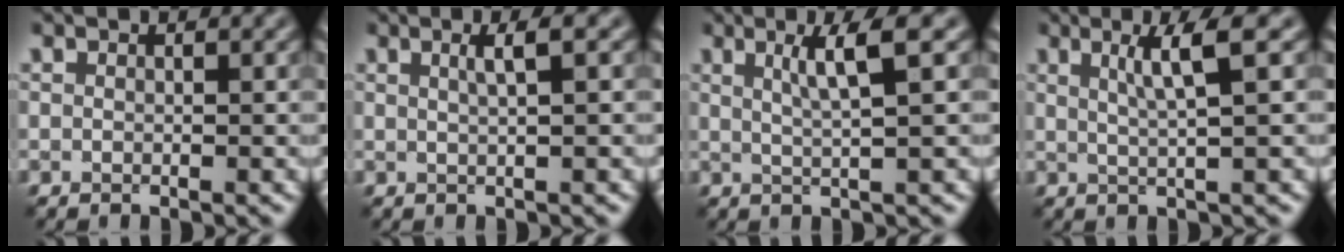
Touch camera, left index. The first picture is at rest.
{"total": 2.1, "force": [0.7, 0.5, 1.9], "torque": [-0.027, 0.007, 0.006]}
{"total": 3.7, "force": [1.4, 0.4, 3.4], "torque": [-0.047, 0.006, 0.022]}
{"total": 3.6, "force": [1.3, 0.4, 3.3], "torque": [-0.047, 0.004, 0.021]}